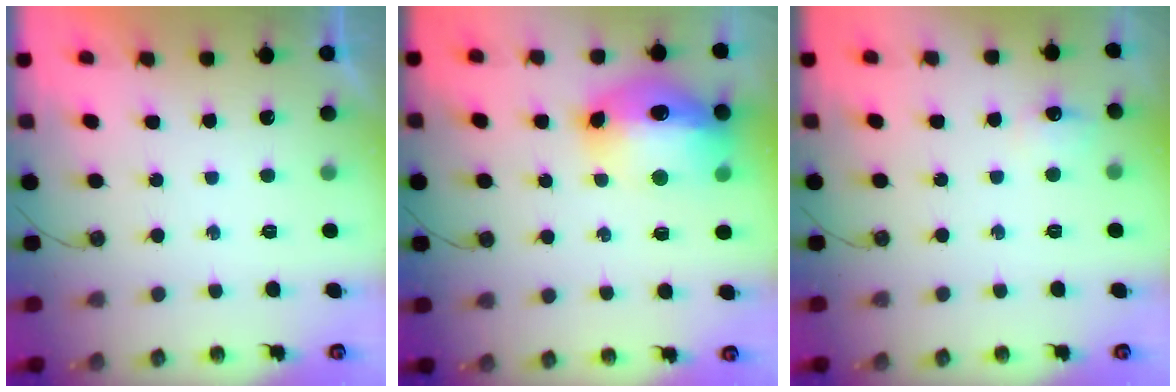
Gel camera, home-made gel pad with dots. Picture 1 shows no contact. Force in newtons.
{"total": 18.3, "press": 18.3, "slide": 1.7}
{"total": 7.1, "press": 7.0, "slide": 0.9}